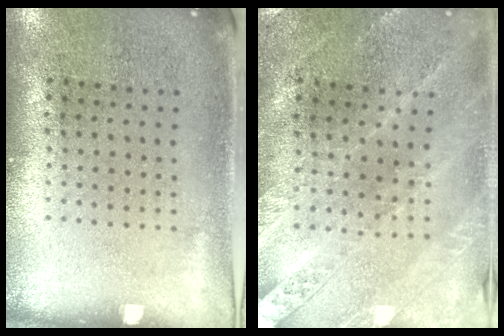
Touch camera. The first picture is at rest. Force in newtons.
{"total": 1.3, "press": 1.3, "slide": 0.2}